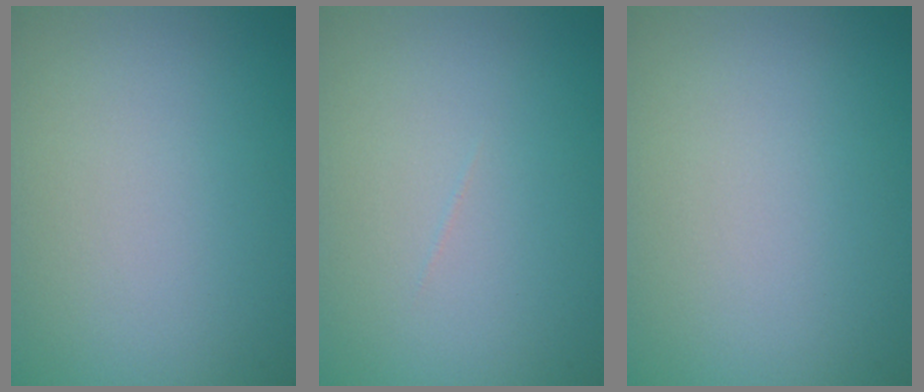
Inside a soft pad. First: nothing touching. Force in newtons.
{"total": 0.0}
{"total": 0.0}